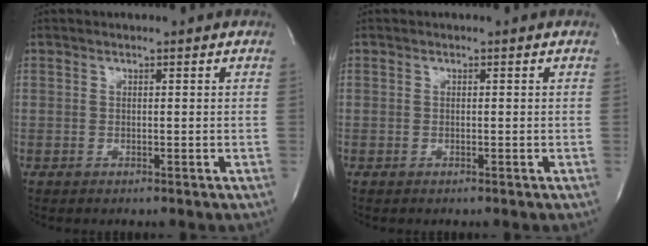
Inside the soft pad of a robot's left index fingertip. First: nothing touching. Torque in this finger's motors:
{"motor_torque": [-0.01, 0.01, -0.01, 0.00]}